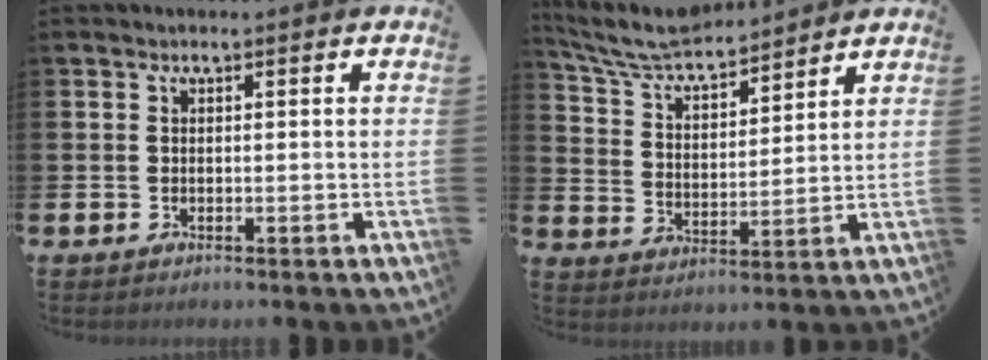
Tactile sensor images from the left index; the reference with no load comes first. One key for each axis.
{"total": 6.9, "fx": 6.5, "fy": 1.1, "fz": 2.0, "tx": -0.073, "ty": -0.041, "tz": 0.114}